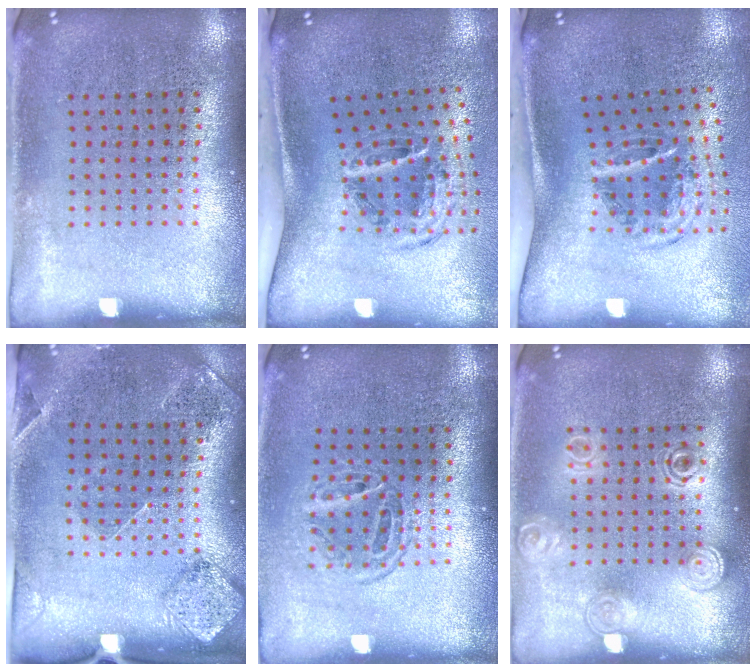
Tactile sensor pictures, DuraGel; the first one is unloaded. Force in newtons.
{"total": 2.0, "press": 1.2, "slide": 1.5}
{"total": 2.1, "press": 1.2, "slide": 1.7}
{"total": 1.5, "press": 1.3, "slide": 0.8}
{"total": 1.4, "press": 1.1, "slide": 0.8}
{"total": 1.5, "press": 1.2, "slide": 0.9}